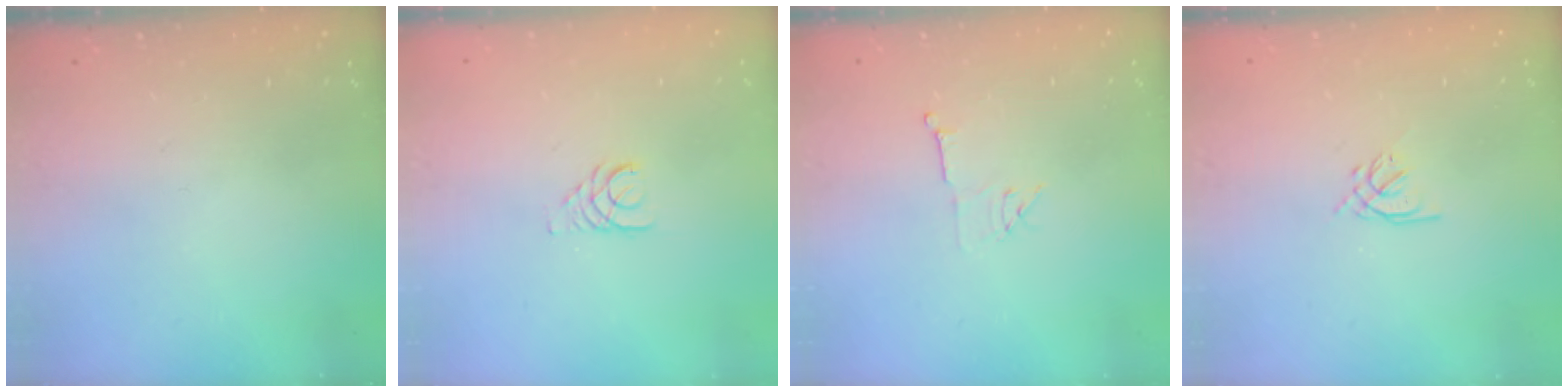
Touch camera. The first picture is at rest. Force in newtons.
{"total": 2.7, "press": 2.7, "slide": 0.2}
{"total": 6.0, "press": 6.0, "slide": 0.5}
{"total": 1.2, "press": 1.1, "slide": 0.5}